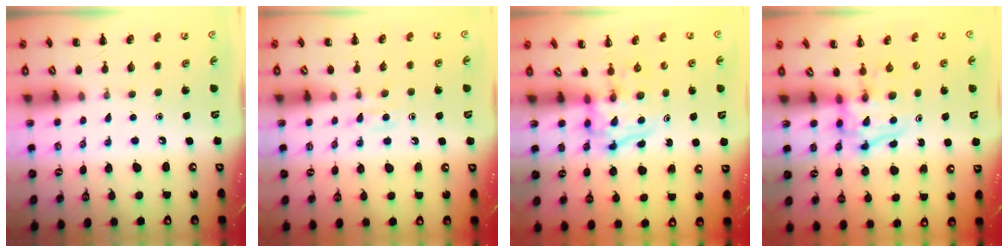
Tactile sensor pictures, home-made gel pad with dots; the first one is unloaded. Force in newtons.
{"total": 5.9, "press": 5.8, "slide": 1.4}
{"total": 3.7, "press": 3.7, "slide": 0.6}
{"total": 3.7, "press": 3.7, "slide": 0.6}